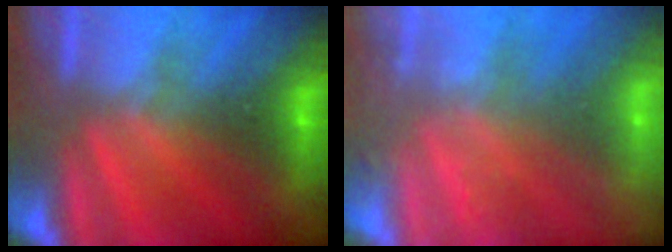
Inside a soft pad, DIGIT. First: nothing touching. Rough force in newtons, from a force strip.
{"total": 2.4}